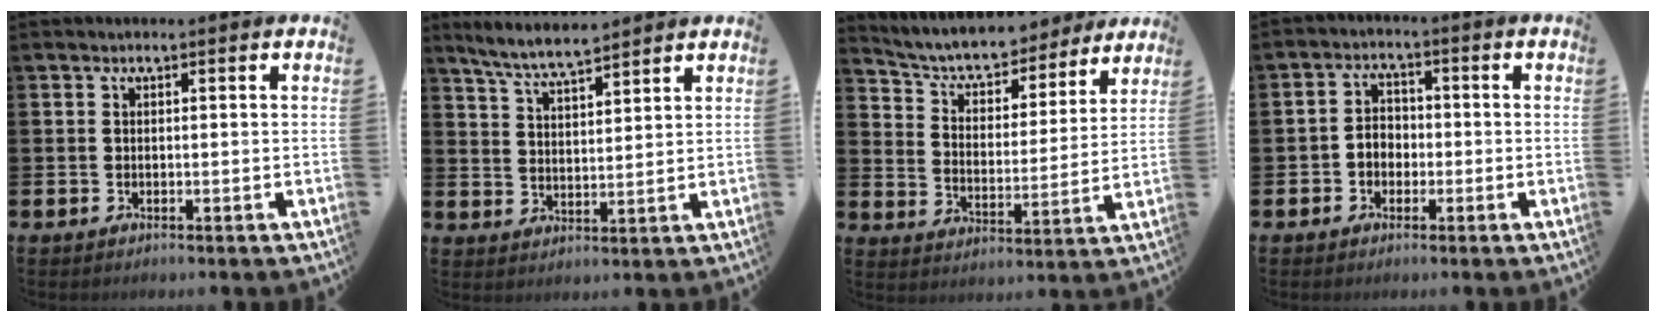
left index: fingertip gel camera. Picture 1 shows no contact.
{"total": 6.0, "force": [5.8, 0.4, 1.7], "torque": [-0.052, -0.024, 0.104]}
{"total": 6.8, "force": [6.2, 2.1, 1.5], "torque": [-0.056, -0.049, 0.103]}
{"total": 2.9, "force": [-1.1, 2.3, 1.2], "torque": [-0.017, 0.005, -0.029]}